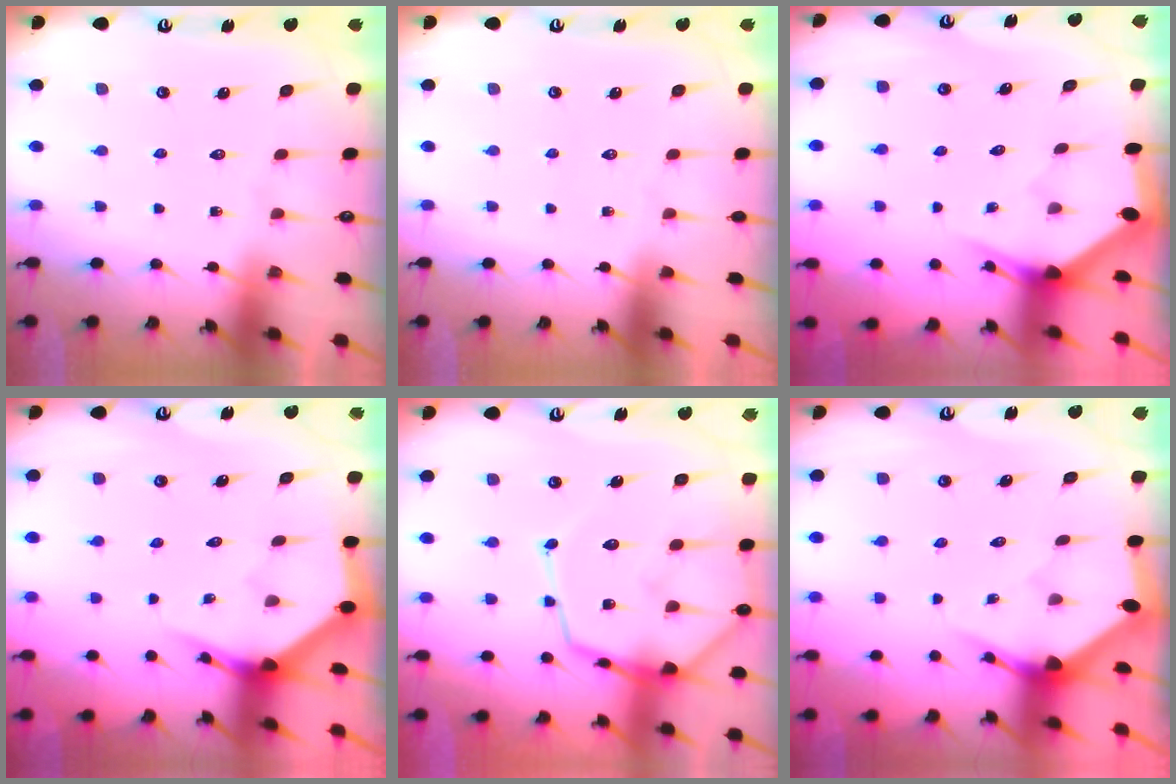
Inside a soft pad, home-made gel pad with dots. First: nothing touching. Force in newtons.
{"total": 0.0}
{"total": 3.1, "press": 3.1, "slide": 0.1}
{"total": 3.8, "press": 3.8, "slide": 0.2}
{"total": 16.3, "press": 16.2, "slide": 1.4}
{"total": 3.4, "press": 3.4, "slide": 0.1}